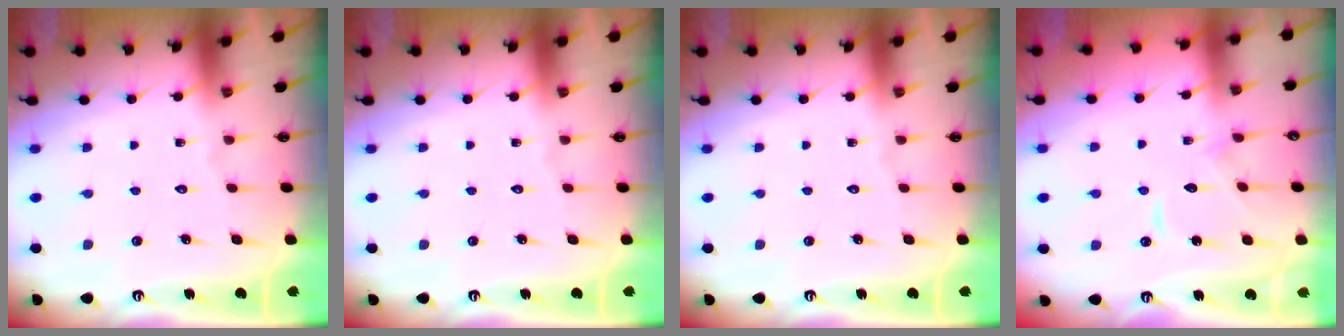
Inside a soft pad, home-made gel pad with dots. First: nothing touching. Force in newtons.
{"total": 0.0}
{"total": 0.0}
{"total": 9.3, "press": 9.2, "slide": 0.5}